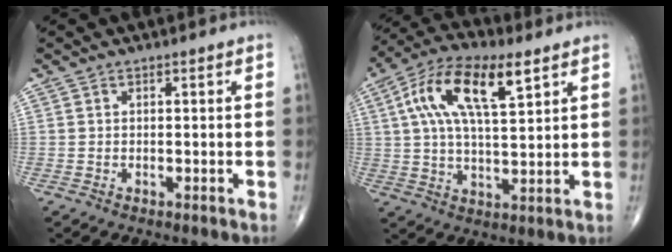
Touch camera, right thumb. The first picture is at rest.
{"total": 15.7, "force": [6.1, 6.1, 13.0], "torque": [-0.239, 0.005, 0.106]}